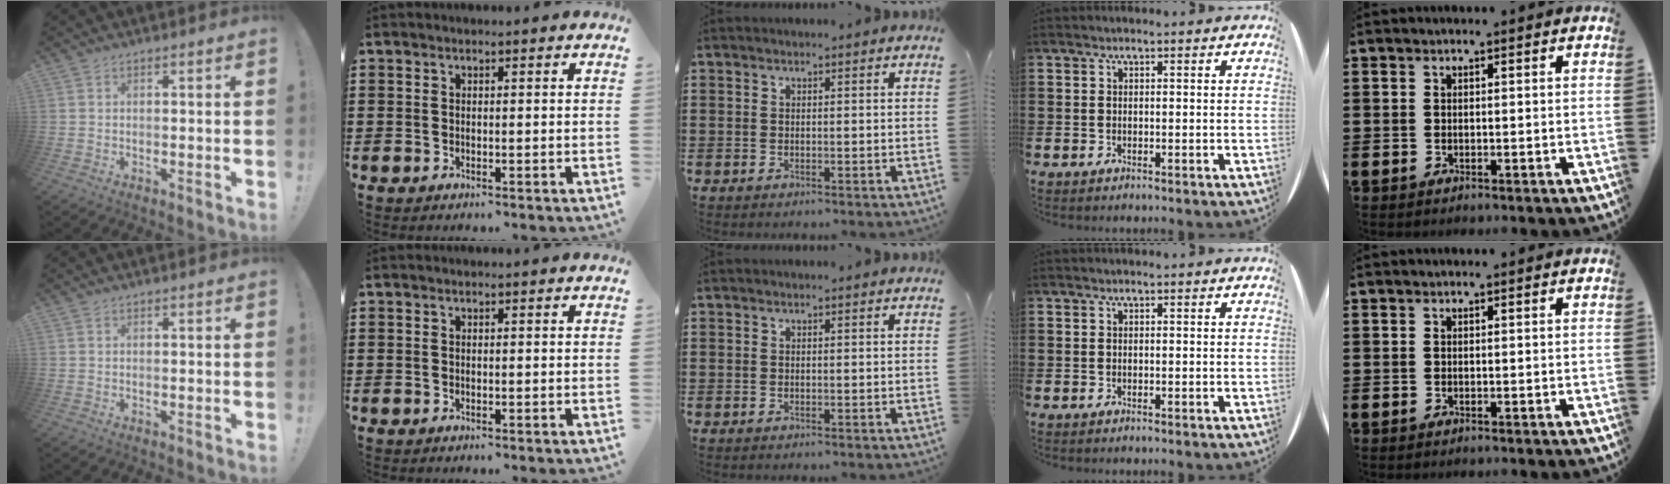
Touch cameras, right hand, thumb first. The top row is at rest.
{}